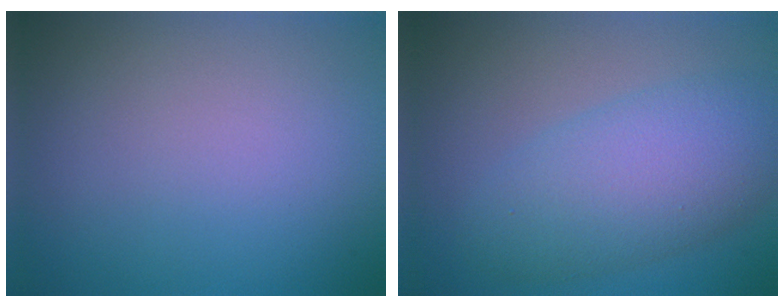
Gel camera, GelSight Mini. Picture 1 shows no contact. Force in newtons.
{"total": 6.3, "press": 6.3, "slide": 0.2}